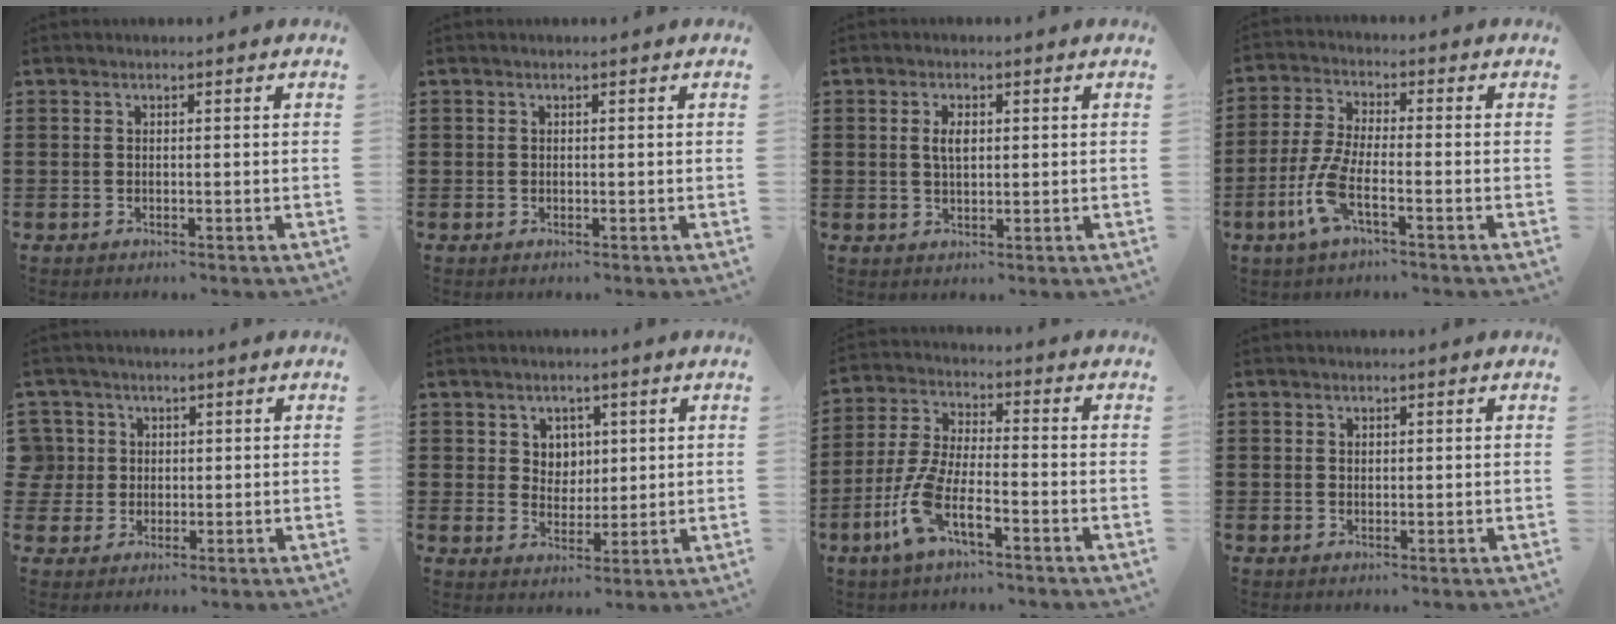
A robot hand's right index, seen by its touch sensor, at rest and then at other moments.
{"total": 0.0}
{"total": 2.9, "force": [0.6, 1.3, 2.5], "torque": [-0.052, 0.007, 0.008]}
{"total": 7.2, "force": [-3.5, 1.6, 6.0], "torque": [-0.156, -0.021, -0.072]}
{"total": 3.8, "force": [0.7, 3.8, 0.3], "torque": [-0.025, 0.014, 0.011]}
{"total": 4.0, "force": [2.0, 3.5, 0.6], "torque": [-0.022, 0.009, 0.034]}
{"total": 8.2, "force": [-4.6, 1.8, 6.6], "torque": [-0.173, -0.019, -0.095]}
{"total": 0.6, "force": [0.3, 0.4, 0.2], "torque": [-0.004, 0.002, 0.007]}